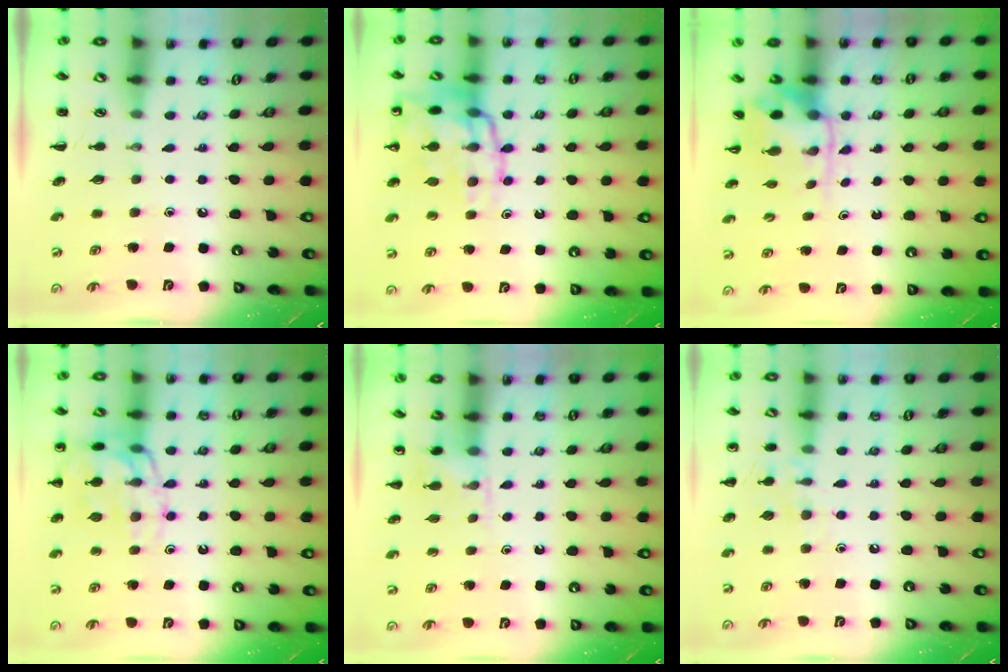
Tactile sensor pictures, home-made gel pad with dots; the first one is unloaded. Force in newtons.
{"total": 18.4, "press": 18.2, "slide": 2.4}
{"total": 4.0, "press": 3.9, "slide": 0.8}
{"total": 15.8, "press": 15.8, "slide": 1.1}
{"total": 4.8, "press": 4.6, "slide": 1.4}
{"total": 8.4, "press": 8.3, "slide": 1.6}